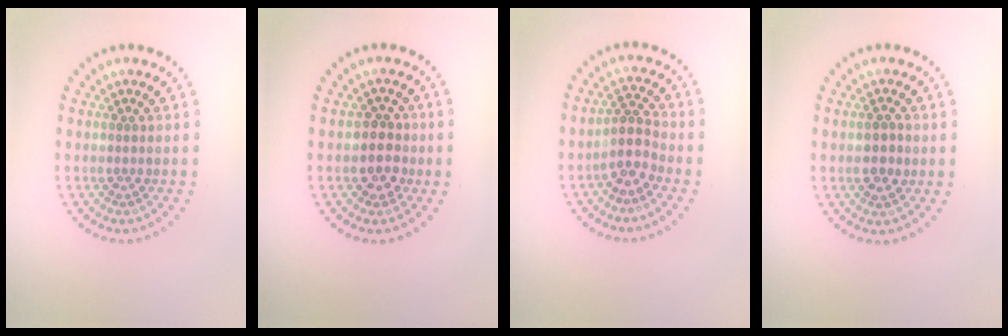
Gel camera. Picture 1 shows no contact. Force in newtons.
{"total": 2.7, "press": 2.6, "slide": 1.0}
{"total": 2.5, "press": 1.9, "slide": 1.6}
{"total": 2.2, "press": 2.2, "slide": 0.1}